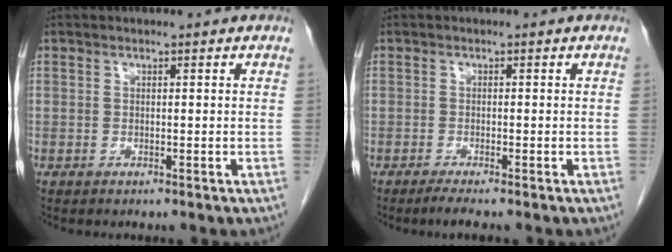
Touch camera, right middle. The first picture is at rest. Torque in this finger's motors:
{"motor_torque": [0.21, -0.19, 0.03, 0.00]}